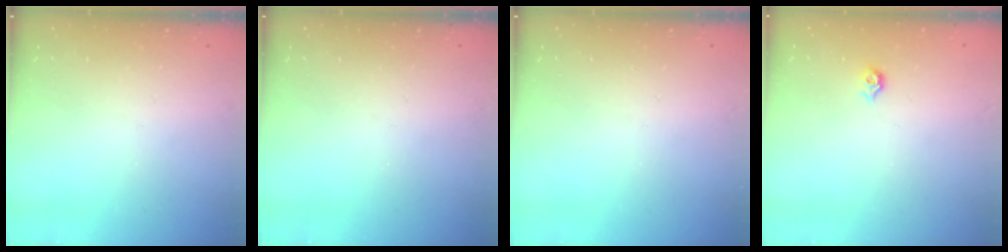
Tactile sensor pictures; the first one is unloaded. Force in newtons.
{"total": 0.0}
{"total": 0.0}
{"total": 5.3, "press": 5.2, "slide": 0.8}